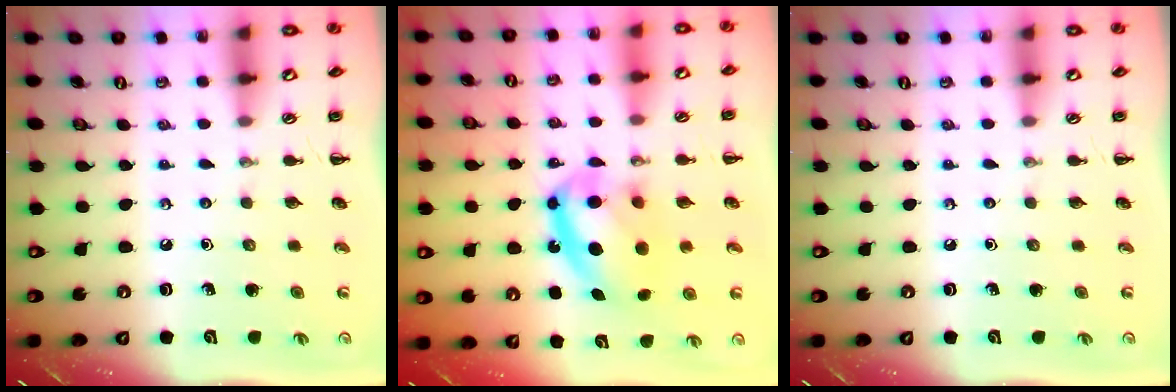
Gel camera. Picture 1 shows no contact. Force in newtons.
{"total": 12.3, "press": 11.9, "slide": 2.9}
{"total": 0.0}